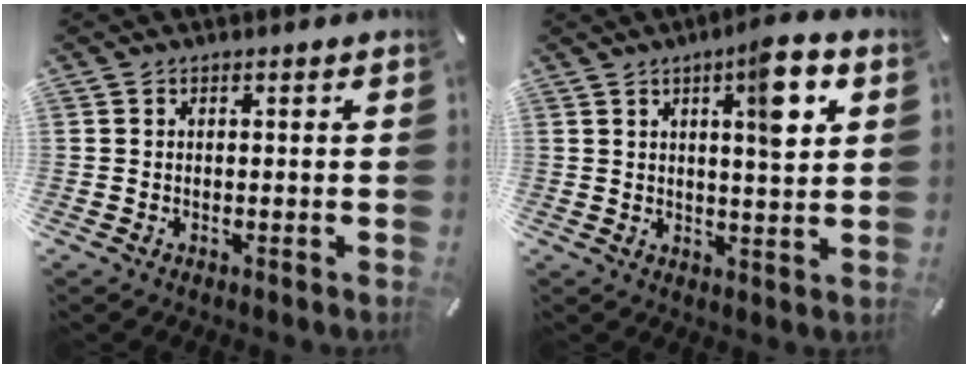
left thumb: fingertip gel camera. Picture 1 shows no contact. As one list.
[{"total": 9.9, "force": [4.4, 2.2, 8.6], "torque": [-0.118, -0.025, 0.061]}]